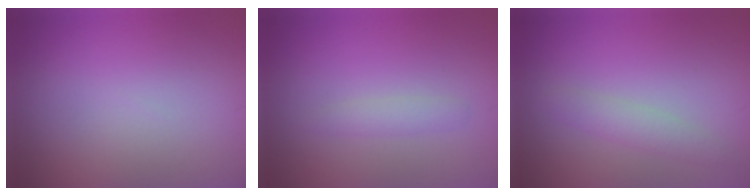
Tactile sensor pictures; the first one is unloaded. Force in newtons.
{"total": 1.3, "press": 1.3, "slide": 0.1}
{"total": 1.9, "press": 1.9, "slide": 0.1}